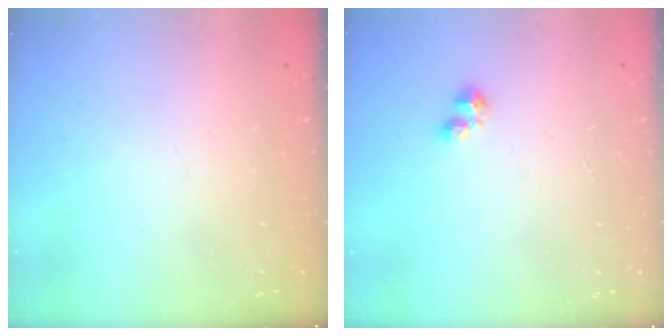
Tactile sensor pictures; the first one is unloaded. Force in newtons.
{"total": 2.8, "press": 2.8, "slide": 0.5}